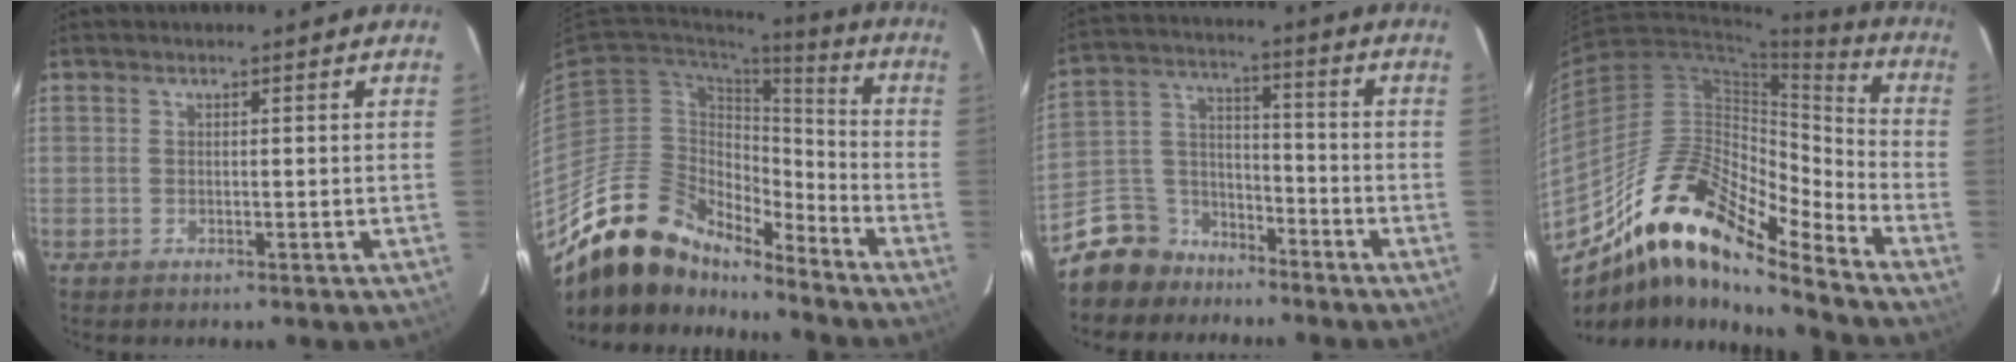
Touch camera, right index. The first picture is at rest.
{"total": 17.2, "force": [-14.8, 7.2, 4.9], "torque": [-0.093, 0.025, -0.262]}
{"total": 10.4, "force": [-7.9, 6.7, 1.3], "torque": [-0.047, 0.055, -0.142]}
{"total": 17.3, "force": [-13.4, 4.0, 10.2], "torque": [-0.166, 0.006, -0.258]}